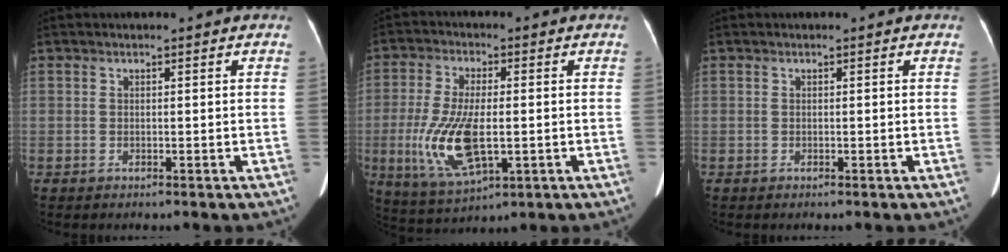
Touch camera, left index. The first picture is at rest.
{"total": 11.3, "force": [-1.9, 3.9, 10.4], "torque": [-0.226, -0.013, -0.026]}
{"total": 0.0}